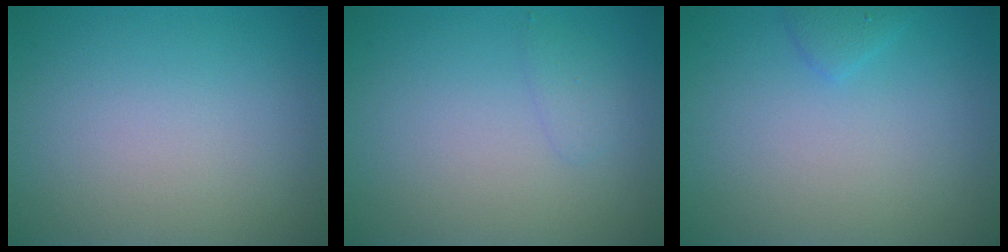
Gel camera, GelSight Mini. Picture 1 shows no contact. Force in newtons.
{"total": 1.0, "press": 0.9, "slide": 0.1}
{"total": 1.1, "press": 1.0, "slide": 0.1}